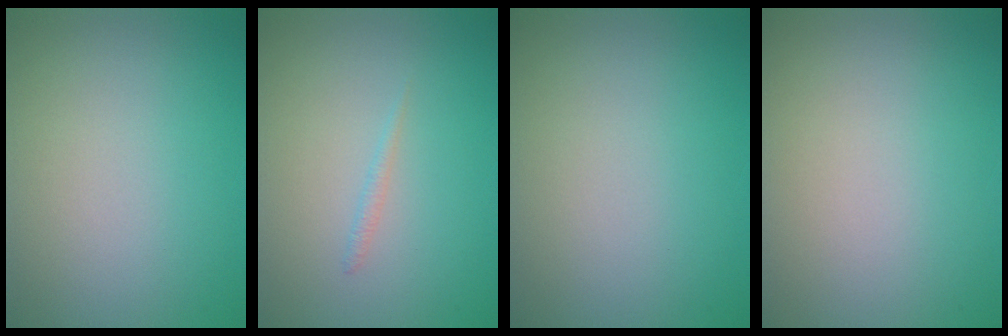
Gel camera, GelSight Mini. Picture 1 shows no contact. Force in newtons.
{"total": 0.6, "press": 0.5, "slide": 0.1}
{"total": 0.0}
{"total": 0.0}